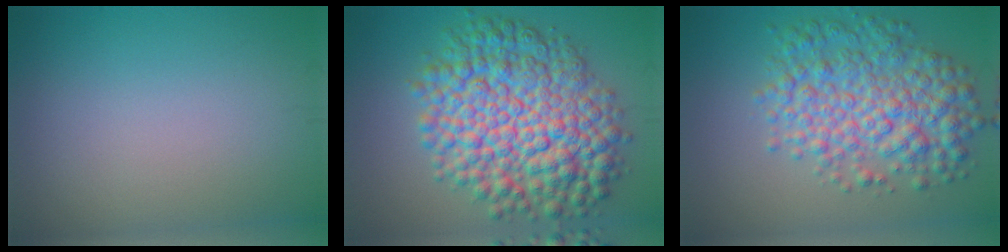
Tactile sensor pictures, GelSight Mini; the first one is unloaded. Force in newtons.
{"total": 11.7, "press": 11.7, "slide": 0.2}
{"total": 7.2, "press": 7.2, "slide": 0.1}